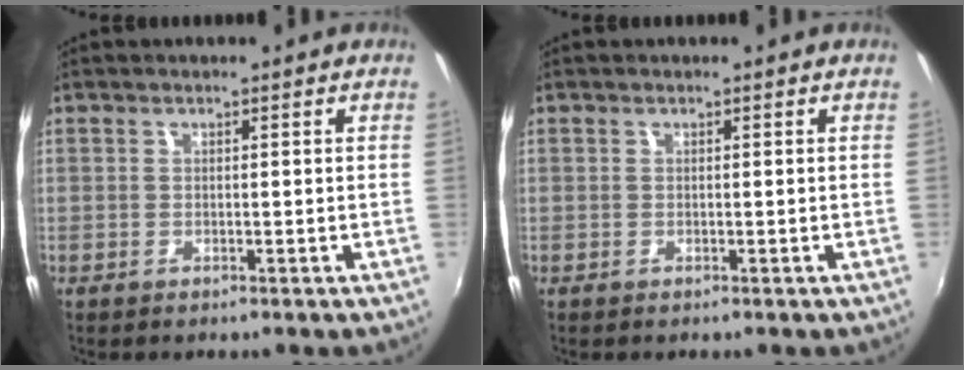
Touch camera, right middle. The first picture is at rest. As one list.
[{"total": 0.0}]